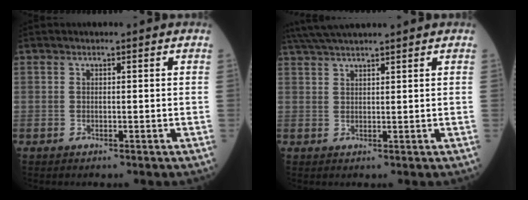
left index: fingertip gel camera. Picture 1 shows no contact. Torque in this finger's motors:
{"motor_torque": [0.25, -0.32, 0.14, 0.10]}